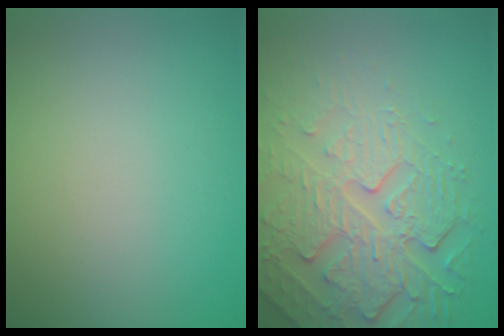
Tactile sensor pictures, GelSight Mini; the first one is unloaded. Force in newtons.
{"total": 5.2, "press": 4.7, "slide": 2.2}